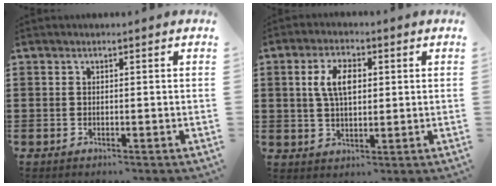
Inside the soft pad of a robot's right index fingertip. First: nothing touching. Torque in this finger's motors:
{"motor_torque": [0.60, 0.46, 0.26, 0.11]}